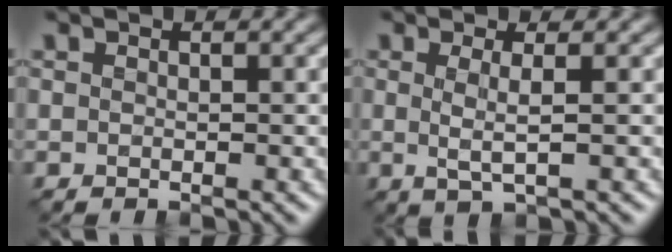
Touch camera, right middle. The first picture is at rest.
{"total": 1.8, "force": [0.1, 0.2, 1.8], "torque": [-0.039, -0.006, 0.002]}